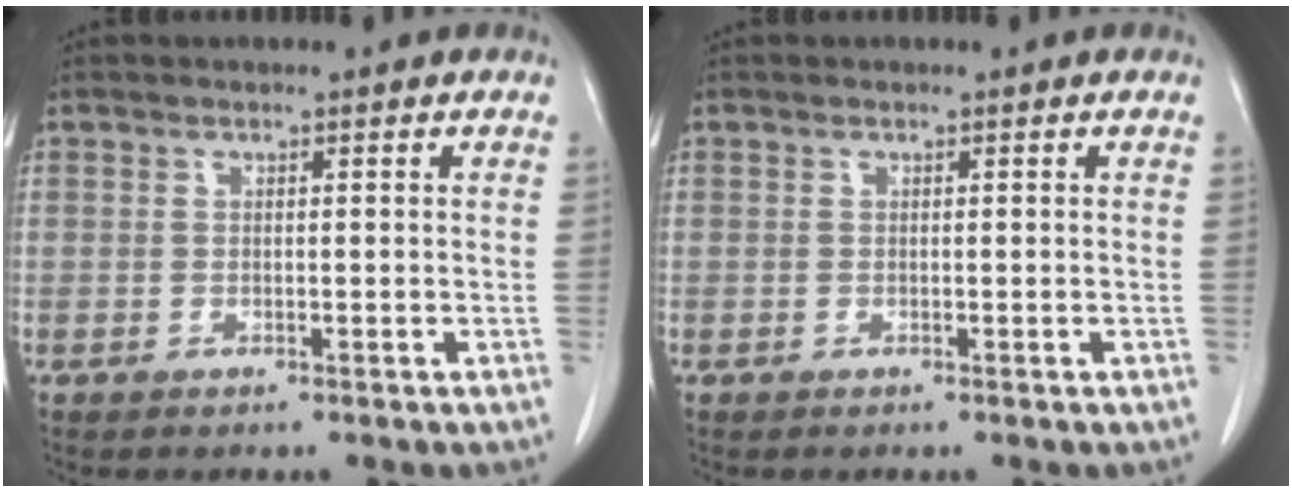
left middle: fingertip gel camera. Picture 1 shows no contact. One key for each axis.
{"total": 0.0}